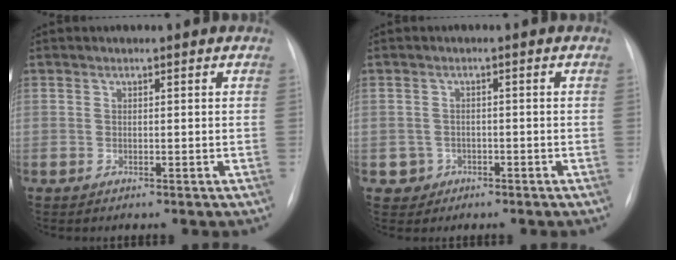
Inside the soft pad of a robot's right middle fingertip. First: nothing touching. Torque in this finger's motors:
{"motor_torque": [0.17, -0.23, 0.01, 0.01]}